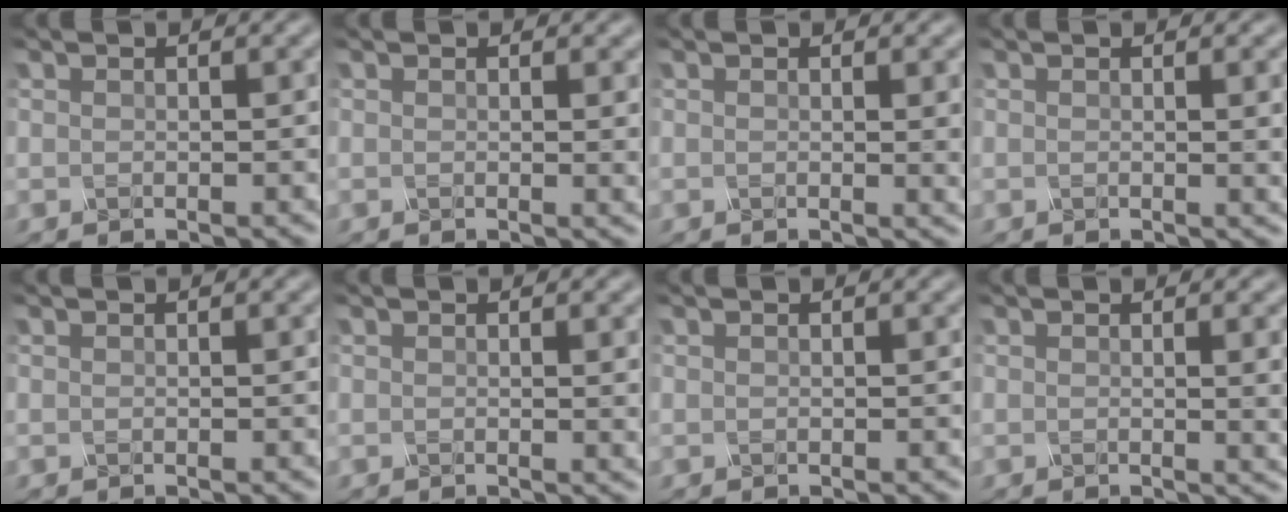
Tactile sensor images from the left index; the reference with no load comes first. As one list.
[{"total": 1.9, "force": [0.3, 0.6, 1.8], "torque": [-0.014, -0.002, -0.001]}, {"total": 2.9, "force": [0.3, 0.9, 2.7], "torque": [-0.024, -0.001, 0.001]}, {"total": 3.1, "force": [0.4, 1.0, 2.9], "torque": [-0.025, 0.002, 0.001]}, {"total": 0.0}, {"total": 2.2, "force": [0.3, 0.7, 2.1], "torque": [-0.017, -0.001, -0.001]}, {"total": 0.0}, {"total": 4.8, "force": [0.4, 1.9, 4.5], "torque": [-0.031, 0.003, 0.004]}]